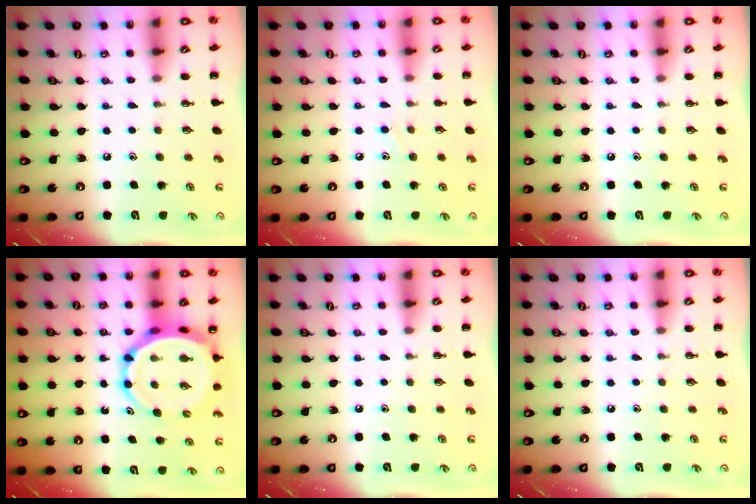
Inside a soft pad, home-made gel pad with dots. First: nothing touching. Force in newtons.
{"total": 5.6, "press": 5.2, "slide": 2.0}
{"total": 0.0}
{"total": 9.4, "press": 9.0, "slide": 2.7}
{"total": 0.0}
{"total": 0.0}